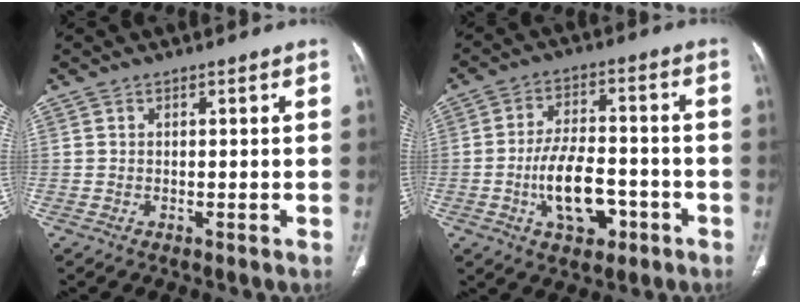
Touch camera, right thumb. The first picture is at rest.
{"total": 11.1, "force": [-3.8, 6.1, 8.4], "torque": [-0.132, 0.028, -0.059]}